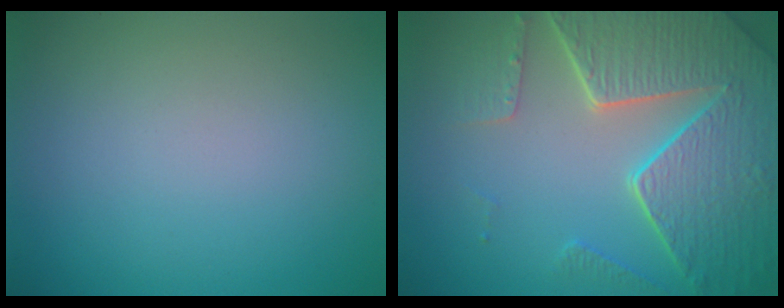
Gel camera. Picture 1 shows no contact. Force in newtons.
{"total": 8.4, "press": 6.2, "slide": 5.7}